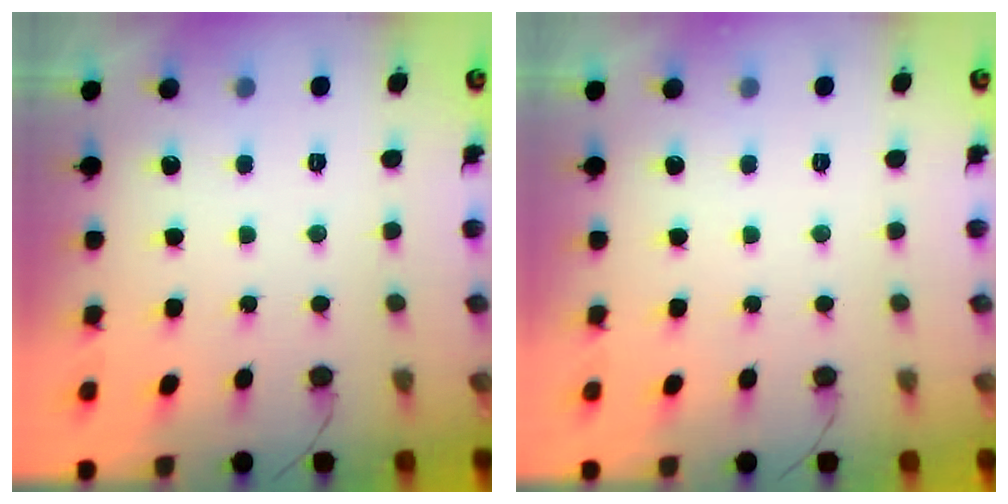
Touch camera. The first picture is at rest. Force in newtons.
{"total": 0.0}